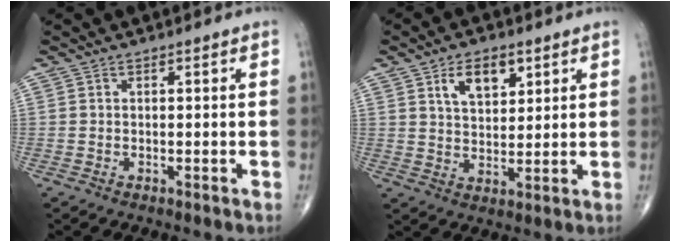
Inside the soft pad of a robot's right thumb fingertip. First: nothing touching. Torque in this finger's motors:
{"motor_torque": [0.05, 0.10, 0.49, 0.32, 0.16]}